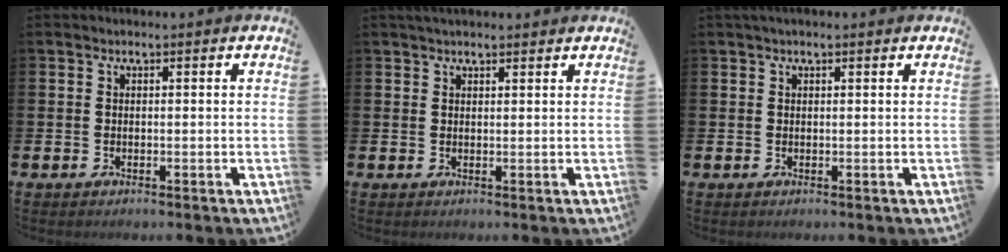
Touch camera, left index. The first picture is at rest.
{"total": 1.7, "force": [1.6, 0.4, 0.5], "torque": [-0.001, -0.002, 0.028]}
{"total": 0.8, "force": [0.6, 0.1, 0.5], "torque": [0.002, -0.002, 0.009]}